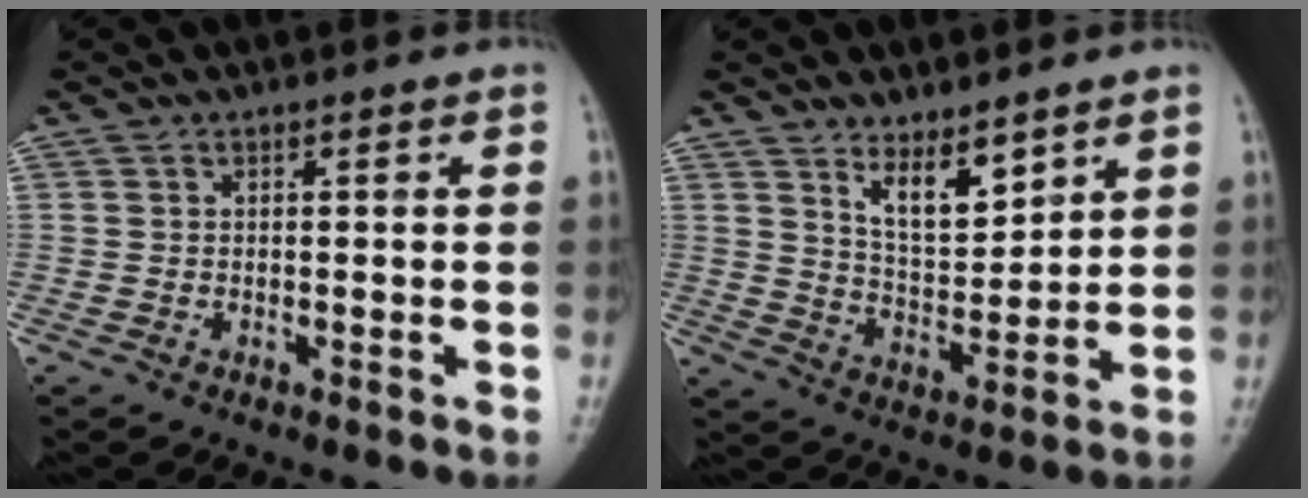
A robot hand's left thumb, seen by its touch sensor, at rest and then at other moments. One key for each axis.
{"total": 8.2, "fx": 5.3, "fy": 3.4, "fz": 5.3, "tx": -0.068, "ty": -0.050, "tz": 0.100}